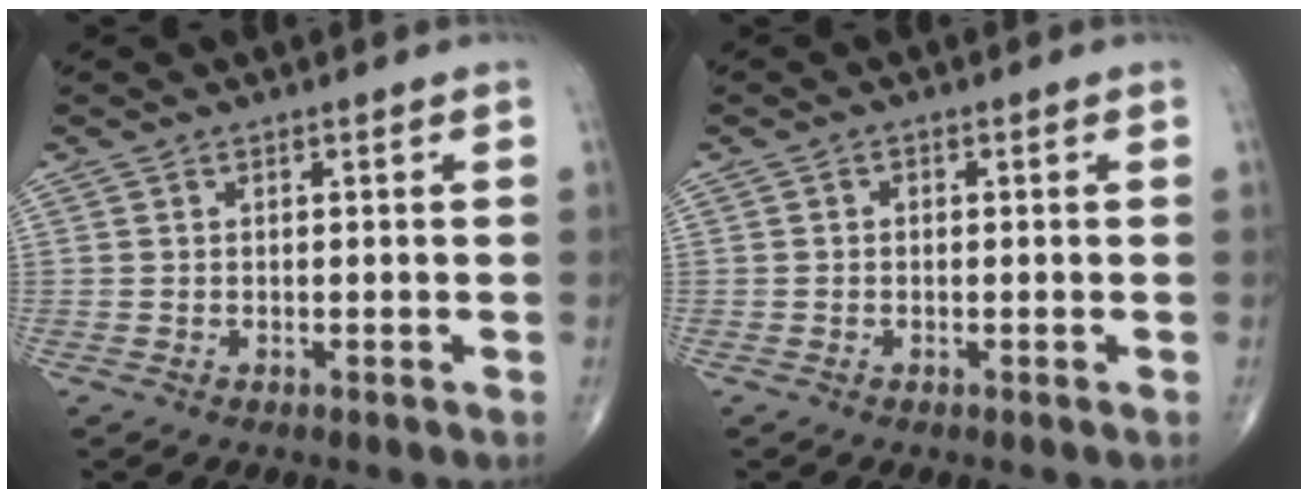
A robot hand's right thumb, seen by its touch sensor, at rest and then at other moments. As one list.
[{"total": 0.6, "force": [-0.1, 0.5, 0.3], "torque": [0.000, 0.002, -0.008]}]